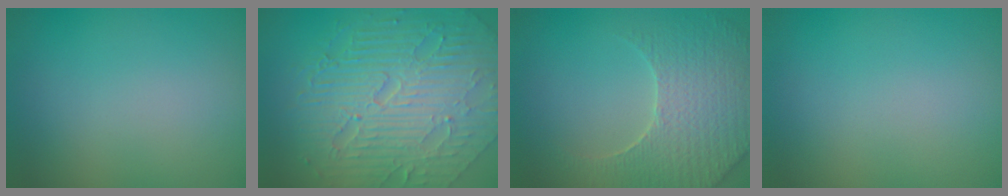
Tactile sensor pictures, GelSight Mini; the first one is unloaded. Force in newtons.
{"total": 10.6, "press": 7.0, "slide": 7.9}
{"total": 5.1, "press": 4.7, "slide": 2.0}
{"total": 0.0}